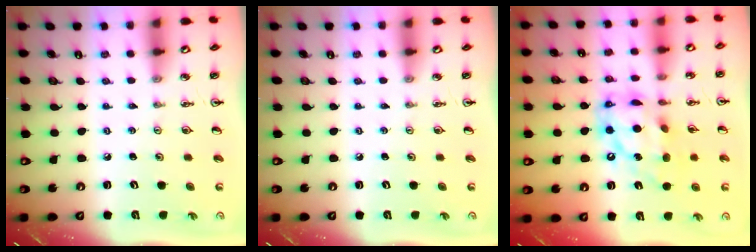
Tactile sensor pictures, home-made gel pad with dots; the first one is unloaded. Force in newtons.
{"total": 0.0}
{"total": 15.5, "press": 15.5, "slide": 1.3}